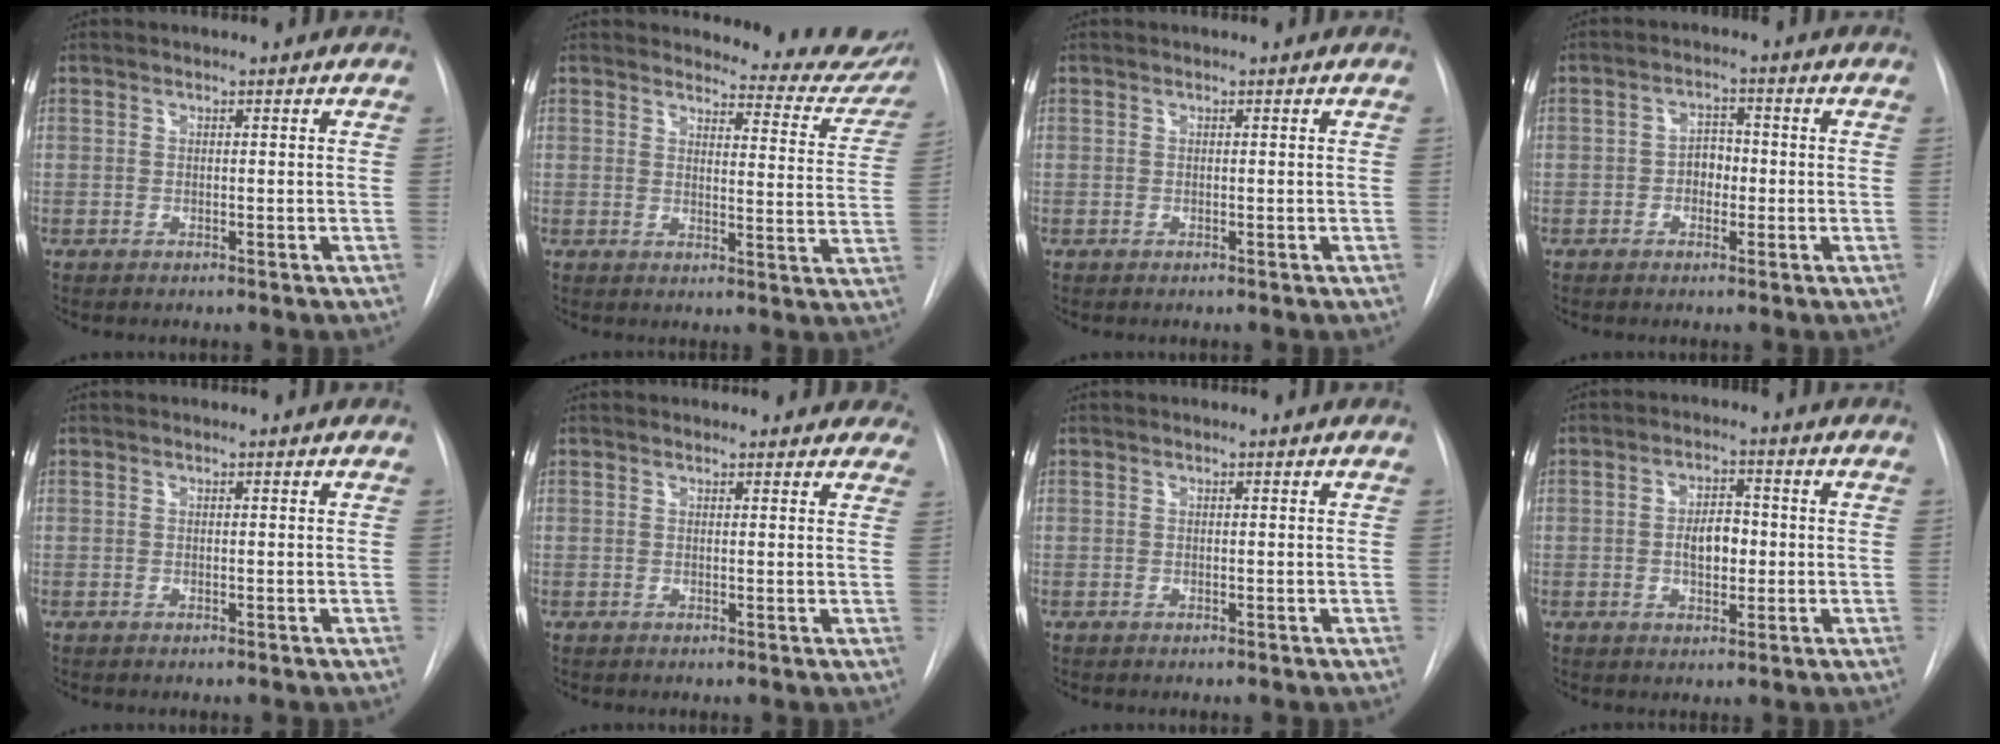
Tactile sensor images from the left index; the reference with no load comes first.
{"total": 12.4, "force": [12.1, 2.4, 1.8], "torque": [0.008, -0.079, 0.107]}
{"total": 0.0}
{"total": 3.1, "force": [-1.1, 2.1, 2.0], "torque": [-0.025, 0.005, -0.020]}
{"total": 0.0}
{"total": 9.2, "force": [8.4, 3.1, 1.7], "torque": [0.015, -0.005, 0.070]}
{"total": 0.0}
{"total": 4.8, "force": [-0.7, 2.5, 4.1], "torque": [-0.068, 0.003, -0.010]}